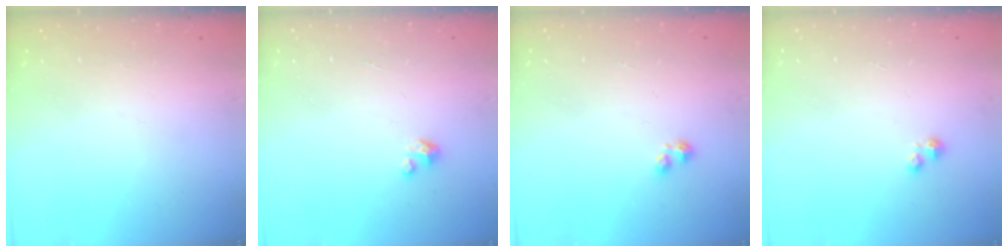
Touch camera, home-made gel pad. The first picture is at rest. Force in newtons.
{"total": 2.7, "press": 2.7, "slide": 0.1}
{"total": 1.8, "press": 1.7, "slide": 0.5}
{"total": 1.9, "press": 1.9, "slide": 0.2}